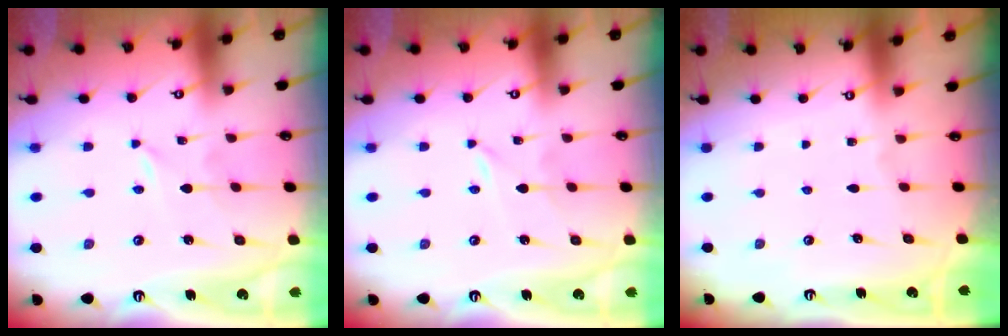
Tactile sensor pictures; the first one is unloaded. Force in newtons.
{"total": 0.0}
{"total": 0.0}